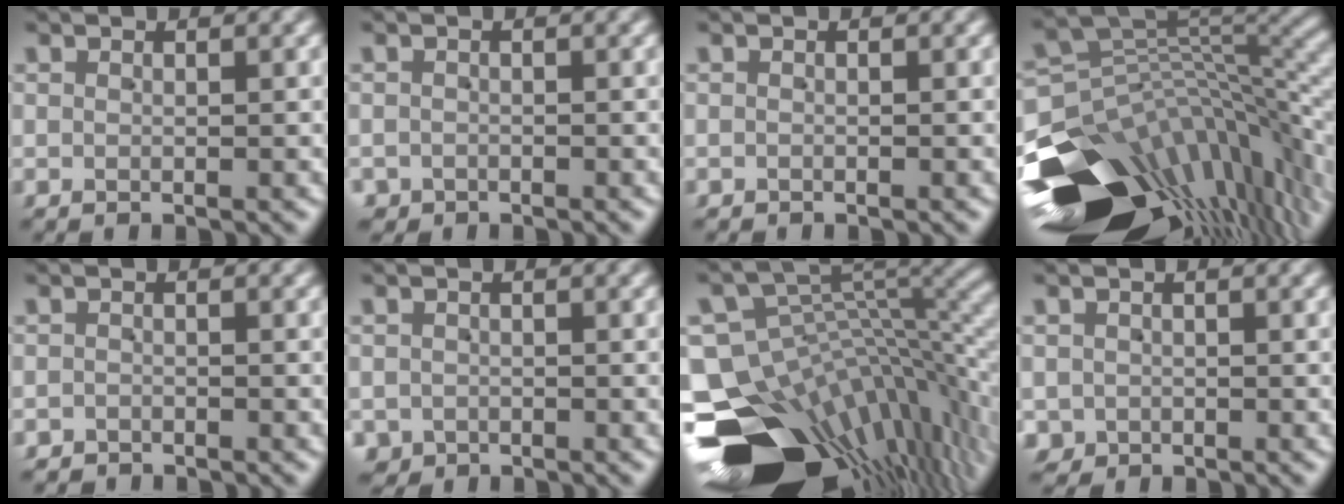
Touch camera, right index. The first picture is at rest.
{"total": 2.0, "force": [-1.6, 1.2, -0.5], "torque": [0.011, -0.014, -0.024]}
{"total": 0.6, "force": [-0.5, 0.0, -0.4], "torque": [0.010, -0.006, -0.007]}
{"total": 21.4, "force": [-8.6, 12.6, 15.0], "torque": [-0.196, -0.049, -0.111]}
{"total": 1.9, "force": [-1.8, 0.3, -0.7], "torque": [0.017, -0.008, -0.030]}
{"total": 3.1, "force": [-2.3, 2.2, -0.1], "torque": [0.007, -0.022, -0.034]}
{"total": 23.4, "force": [-9.9, 15.2, 14.7], "torque": [-0.230, -0.079, -0.136]}
{"total": 3.7, "force": [-2.0, 3.1, 0.3], "torque": [-0.009, -0.028, -0.026]}